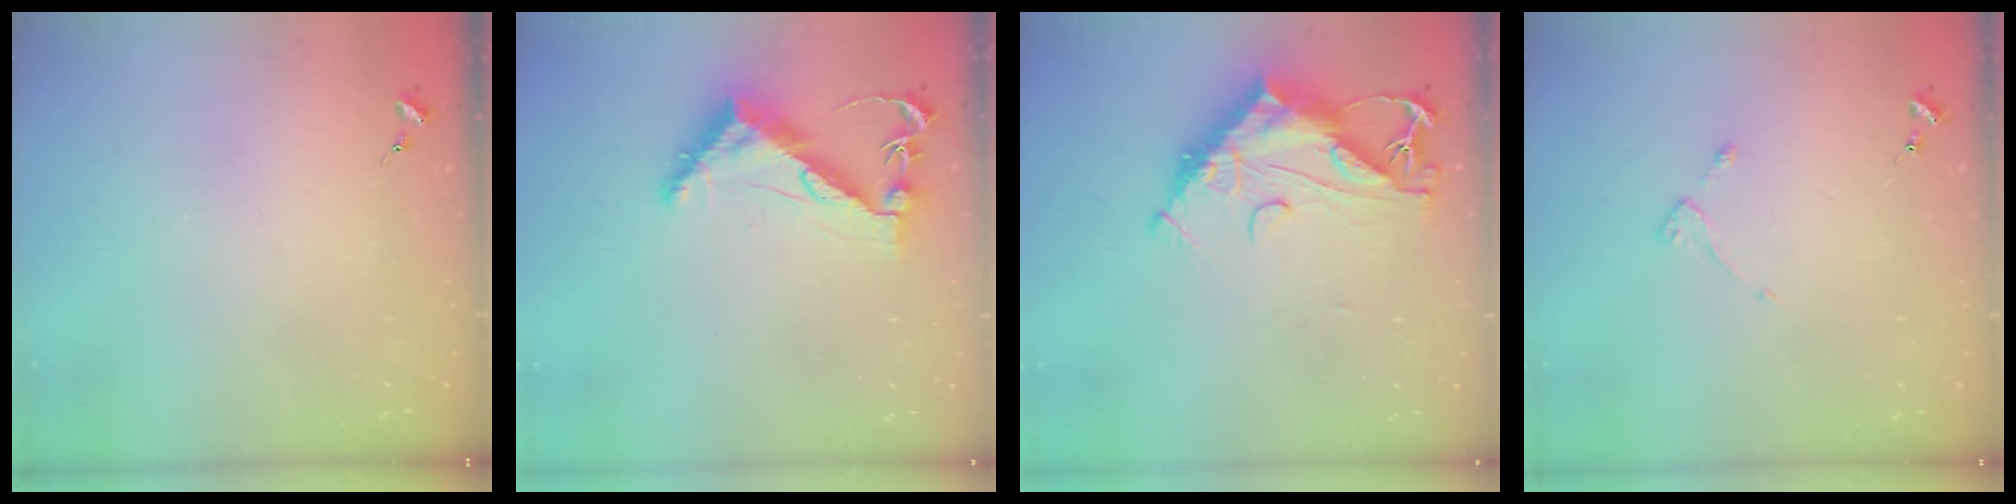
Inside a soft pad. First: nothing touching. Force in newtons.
{"total": 9.7, "press": 9.6, "slide": 1.0}
{"total": 15.1, "press": 15.1, "slide": 1.2}
{"total": 2.2, "press": 2.1, "slide": 0.4}